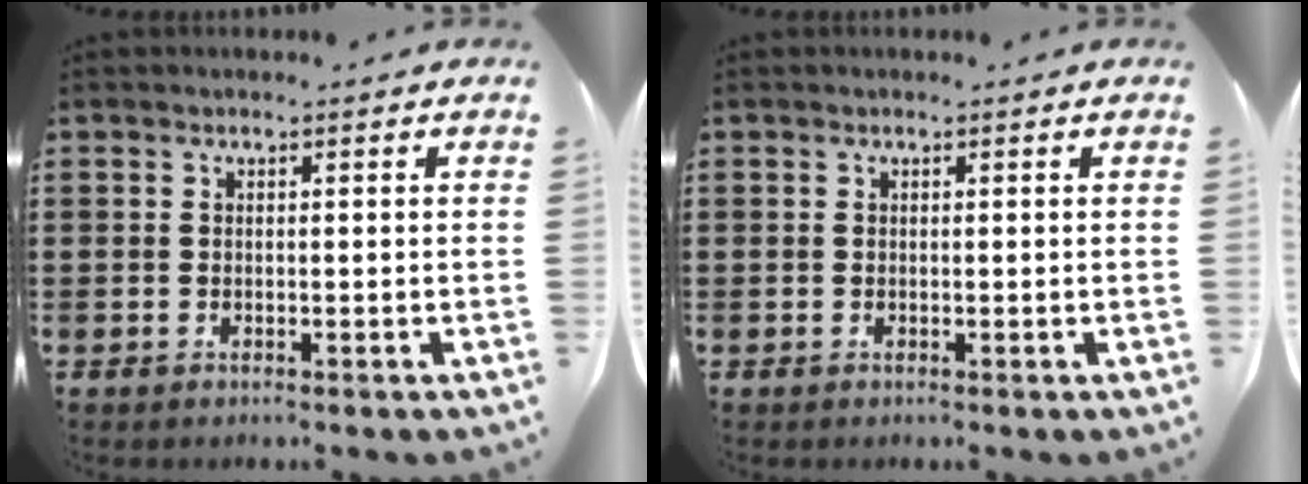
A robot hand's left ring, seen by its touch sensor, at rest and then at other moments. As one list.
[{"total": 0.0}]